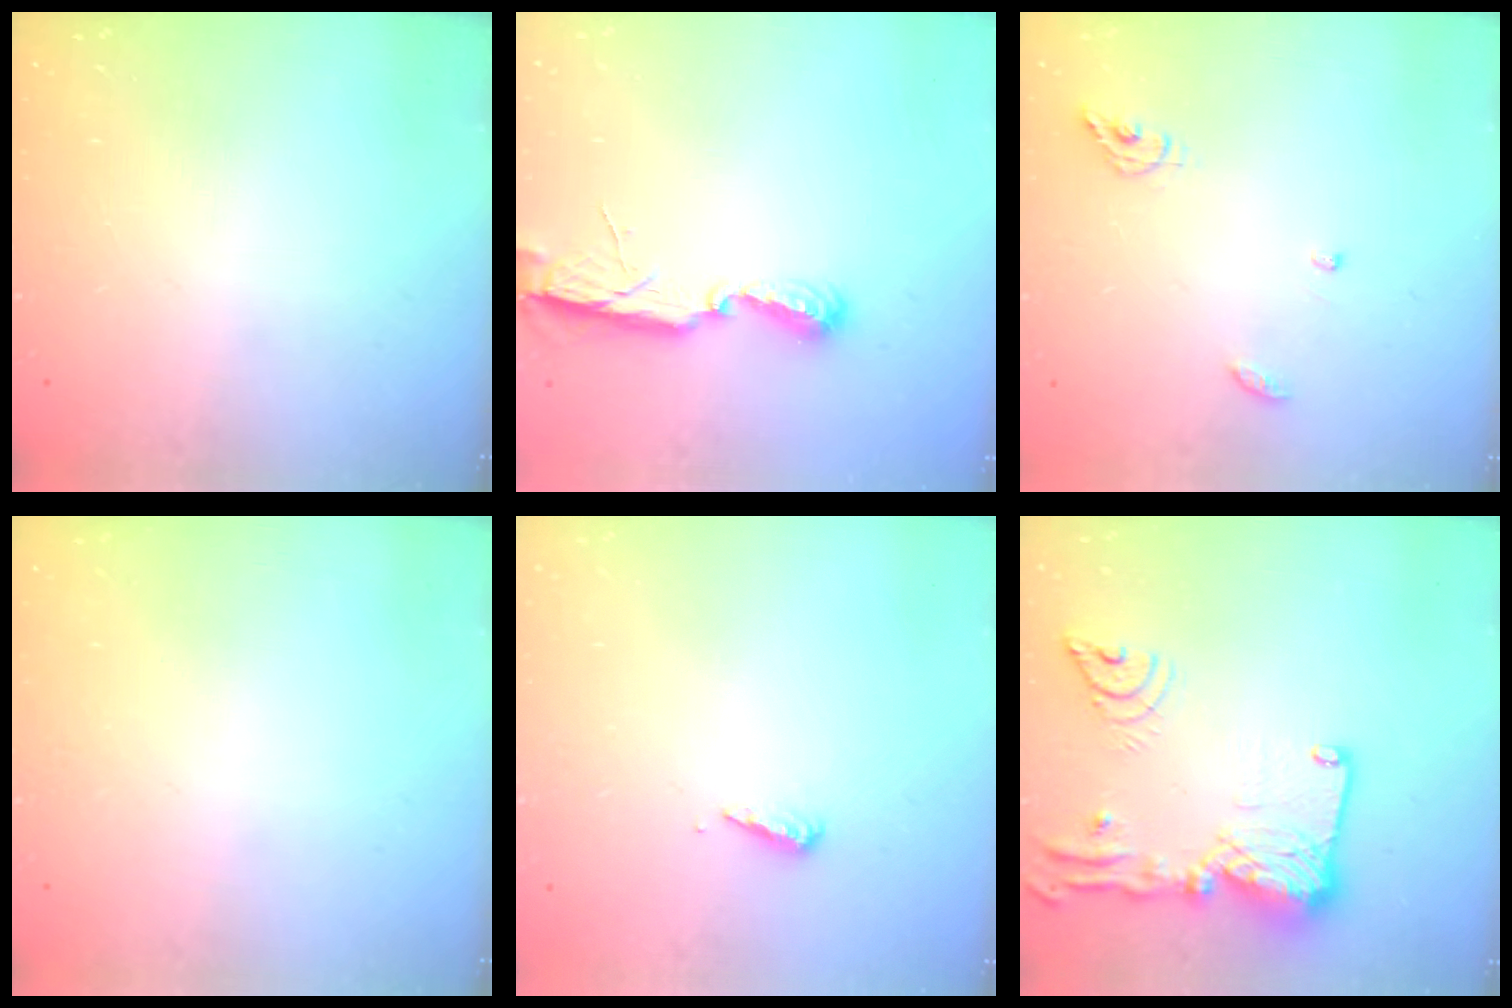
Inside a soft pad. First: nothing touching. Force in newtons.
{"total": 7.0, "press": 7.0, "slide": 0.5}
{"total": 6.4, "press": 6.4, "slide": 0.1}
{"total": 0.0}
{"total": 3.2, "press": 3.1, "slide": 0.3}
{"total": 20.1, "press": 19.9, "slide": 2.3}